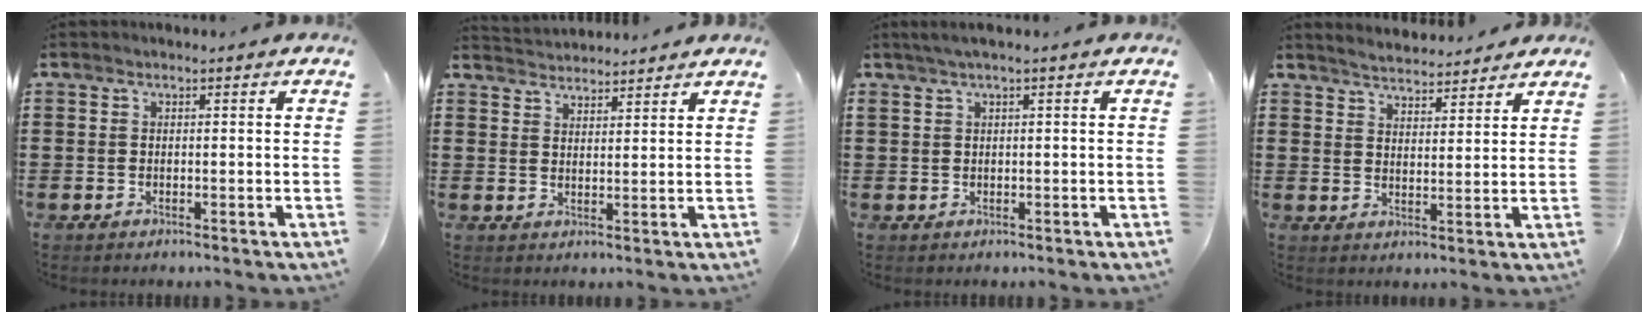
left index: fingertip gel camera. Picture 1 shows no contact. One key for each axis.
{"total": 2.7, "fx": 2.7, "fy": -0.1, "fz": -0.5, "tx": 0.001, "ty": -0.009, "tz": 0.052}
{"total": 1.1, "fx": 0.4, "fy": 0.0, "fz": 1.1, "tx": -0.018, "ty": -0.001, "tz": 0.006}
{"total": 3.9, "fx": 3.9, "fy": 0.2, "fz": 0.4, "tx": -0.020, "ty": -0.014, "tz": 0.070}